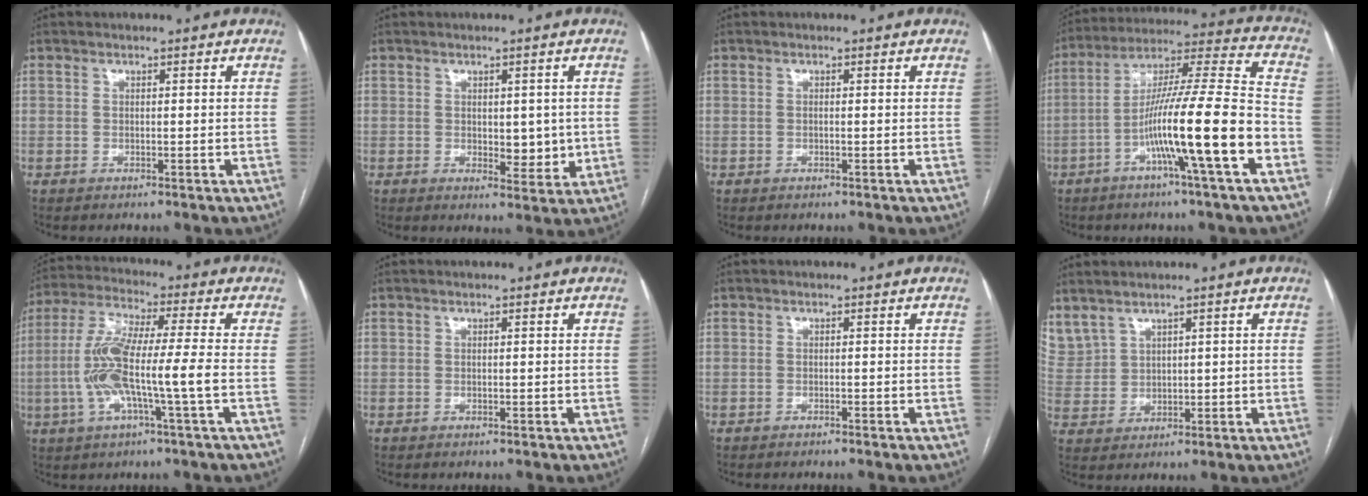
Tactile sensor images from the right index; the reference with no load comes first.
{"total": 4.6, "force": [0.1, 2.5, 3.9], "torque": [-0.047, -0.006, 0.011]}
{"total": 0.0}
{"total": 17.4, "force": [-6.4, -0.7, 16.2], "torque": [-0.277, 0.005, -0.111]}
{"total": 11.6, "force": [-2.1, 0.4, 11.3], "torque": [-0.236, 0.010, -0.046]}
{"total": 0.0}
{"total": 0.7, "force": [-0.6, -0.1, 0.4], "torque": [-0.007, 0.001, -0.010]}
{"total": 8.8, "force": [5.8, 5.7, 3.3], "torque": [-0.108, 0.019, 0.143]}